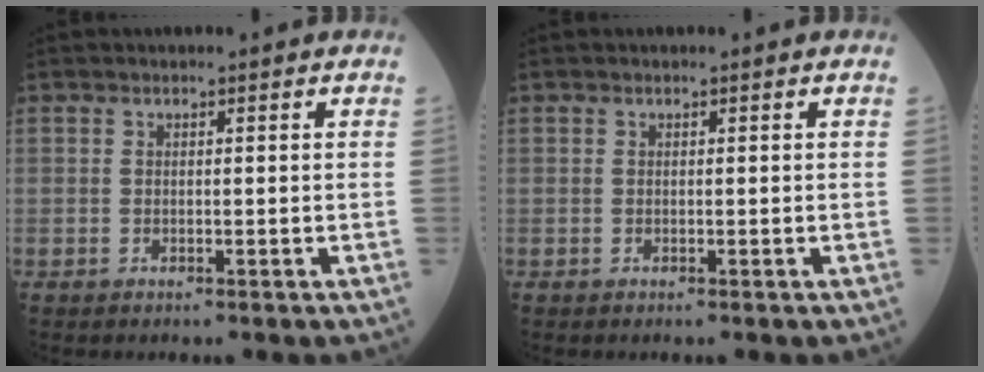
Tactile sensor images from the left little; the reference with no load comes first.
{"total": 0.0}